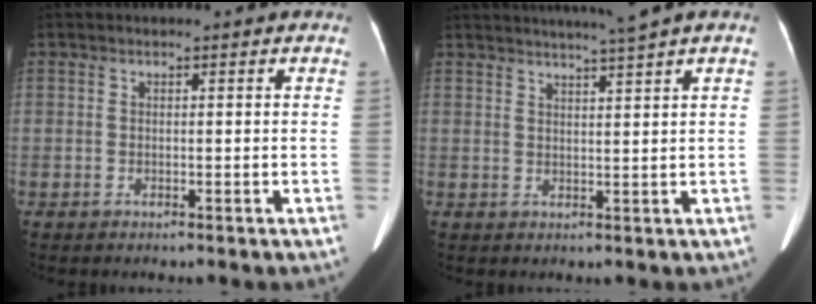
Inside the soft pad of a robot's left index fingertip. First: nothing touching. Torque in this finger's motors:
{"motor_torque": [-0.44, -1.07, 0.01, -0.03]}